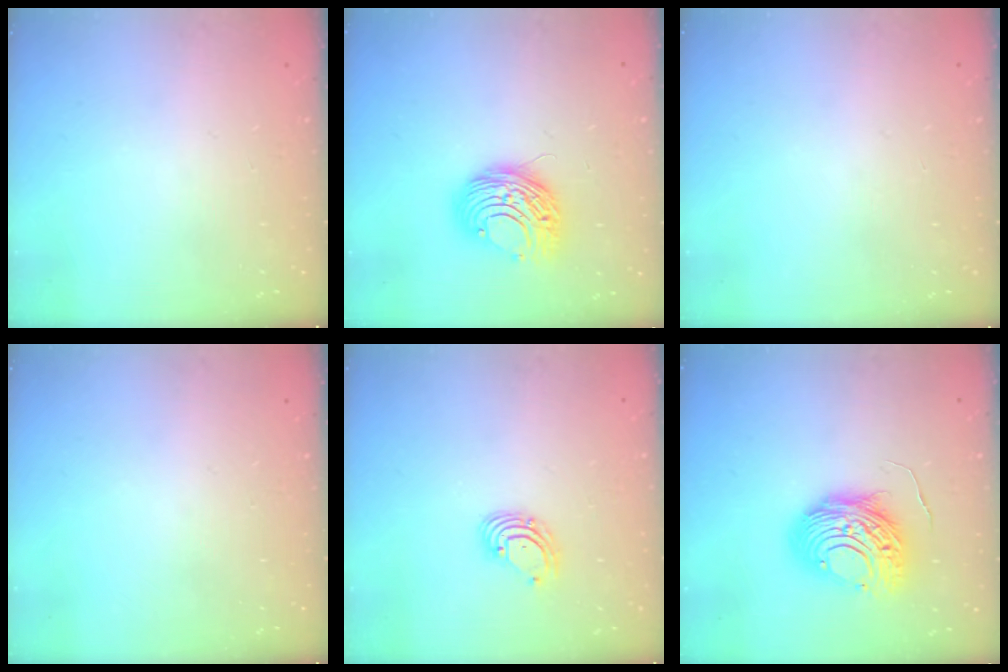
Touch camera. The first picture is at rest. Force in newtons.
{"total": 10.0, "press": 10.0, "slide": 0.9}
{"total": 0.0}
{"total": 0.0}
{"total": 3.3, "press": 3.3, "slide": 0.4}
{"total": 12.3, "press": 12.2, "slide": 0.9}